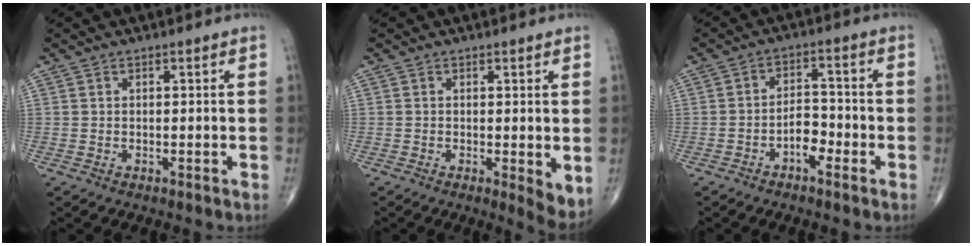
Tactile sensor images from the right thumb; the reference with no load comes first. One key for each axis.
{"total": 4.3, "fx": -0.1, "fy": 1.3, "fz": 4.1, "tx": -0.058, "ty": -0.014, "tz": -0.003}
{"total": 5.0, "fx": -2.4, "fy": 2.5, "fz": 3.6, "tx": -0.047, "ty": 0.027, "tz": -0.044}